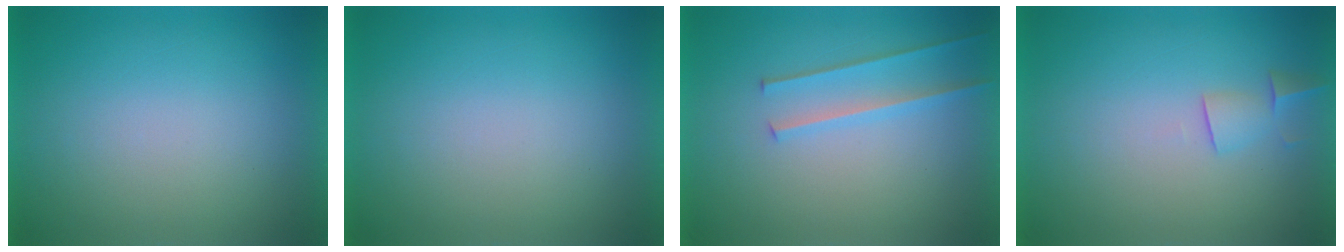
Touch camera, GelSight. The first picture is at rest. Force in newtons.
{"total": 1.3}
{"total": 2.2}
{"total": 2.2}